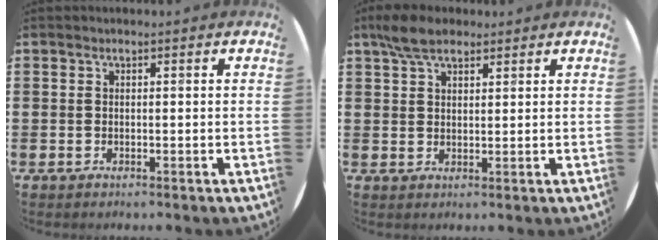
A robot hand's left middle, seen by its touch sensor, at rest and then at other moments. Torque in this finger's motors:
{"motor_torque": [1.03, -0.69, 0.05, 0.10]}